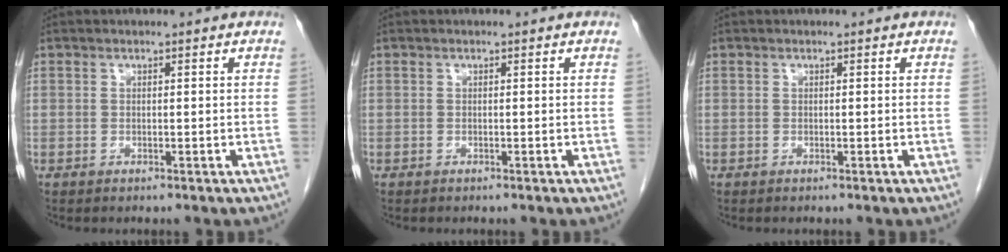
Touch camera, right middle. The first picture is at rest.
{"total": 0.0}
{"total": 0.0}